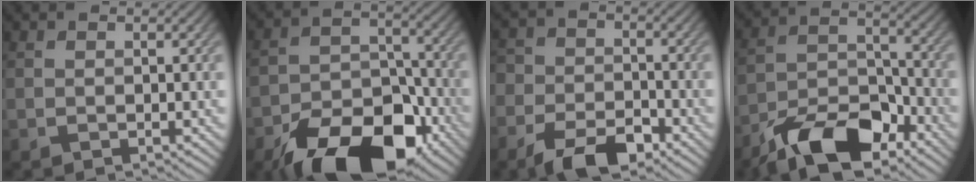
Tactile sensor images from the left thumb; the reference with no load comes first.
{"total": 16.1, "force": [-10.6, 8.0, 9.1], "torque": [-0.160, -0.021, -0.180]}
{"total": 7.7, "force": [-5.0, 4.2, 4.1], "torque": [-0.081, -0.006, -0.100]}
{"total": 12.5, "force": [-9.1, 5.3, 6.8], "torque": [-0.123, -0.001, -0.181]}